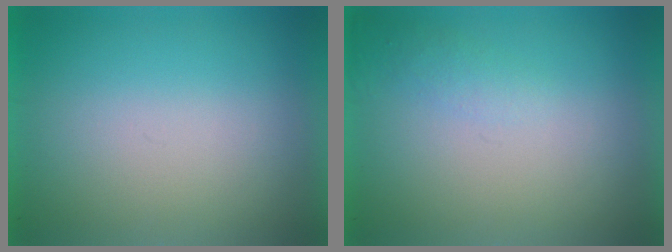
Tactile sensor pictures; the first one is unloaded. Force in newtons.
{"total": 1.1}